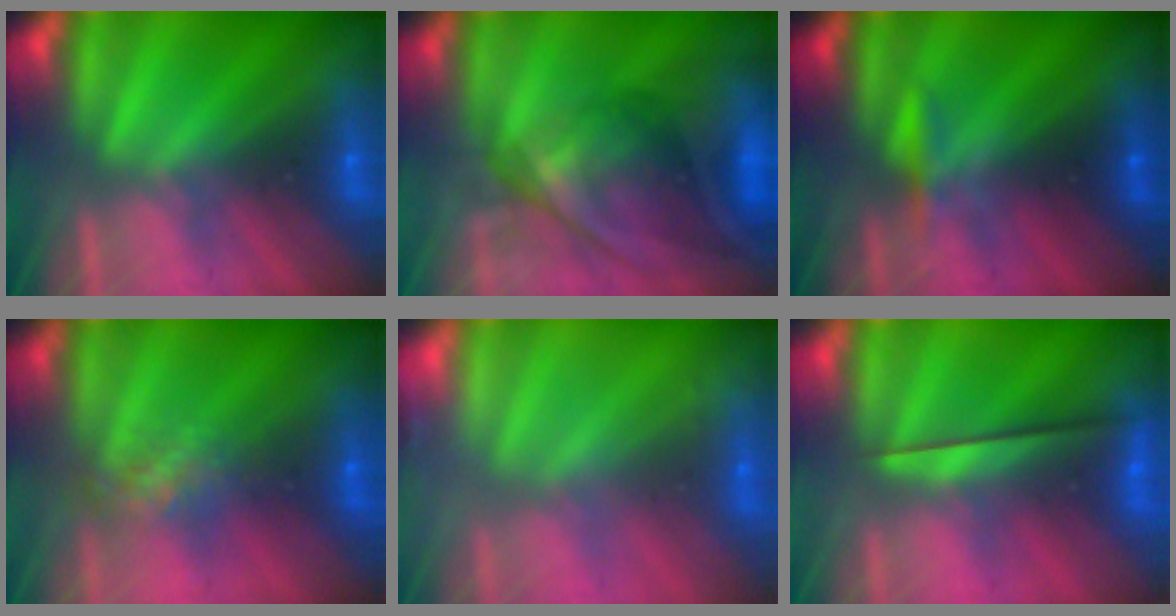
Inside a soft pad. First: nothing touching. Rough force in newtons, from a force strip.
{"total": 8.2}
{"total": 3.4}
{"total": 4.5}
{"total": 2.3}
{"total": 2.3}